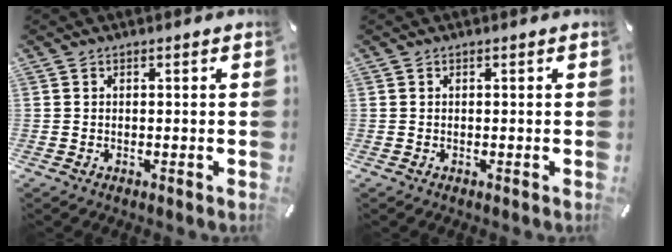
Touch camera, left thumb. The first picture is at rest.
{"total": 0.0}